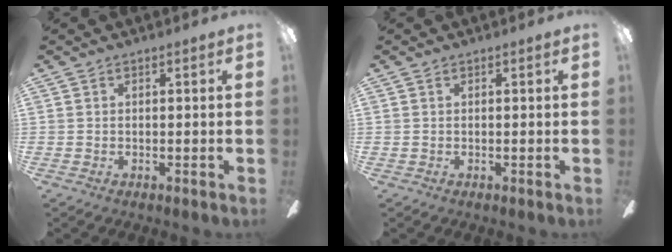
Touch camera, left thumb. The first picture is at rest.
{"total": 0.0}